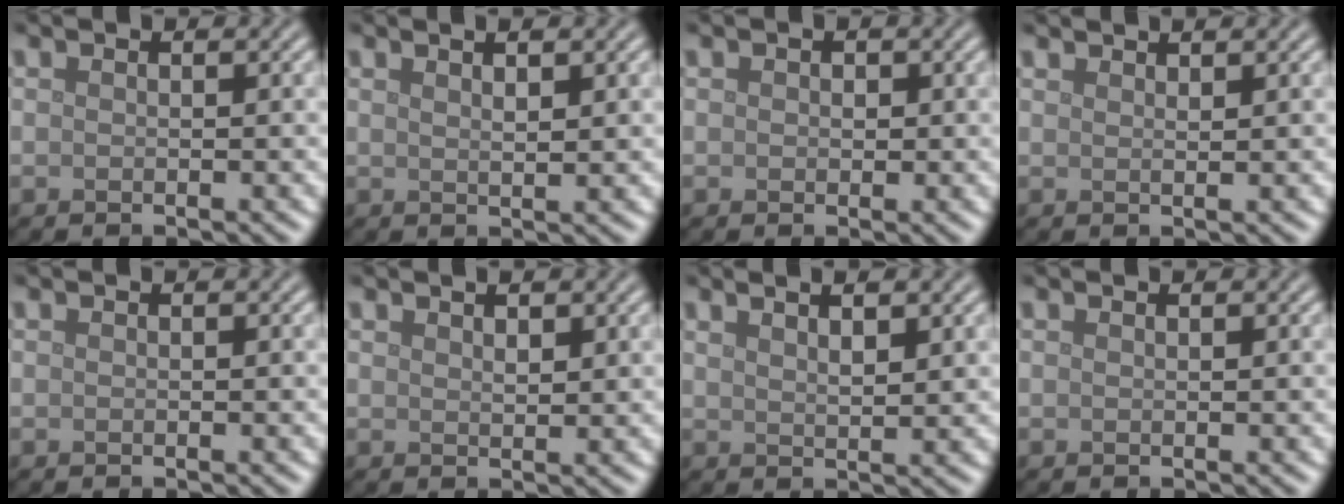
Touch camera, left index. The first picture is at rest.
{"total": 2.4, "force": [1.4, 0.7, 1.9], "torque": [-0.016, 0.004, 0.011]}
{"total": 0.7, "force": [0.2, 0.6, 0.4], "torque": [-0.006, -0.001, 0.000]}
{"total": 1.7, "force": [1.5, 0.3, 0.7], "torque": [-0.004, 0.001, 0.018]}
{"total": 0.0}
{"total": 1.4, "force": [1.0, 0.4, 0.9], "torque": [-0.016, 0.000, 0.019]}
{"total": 3.4, "force": [2.2, 1.0, 2.4], "torque": [-0.016, 0.006, 0.019]}
{"total": 0.0}